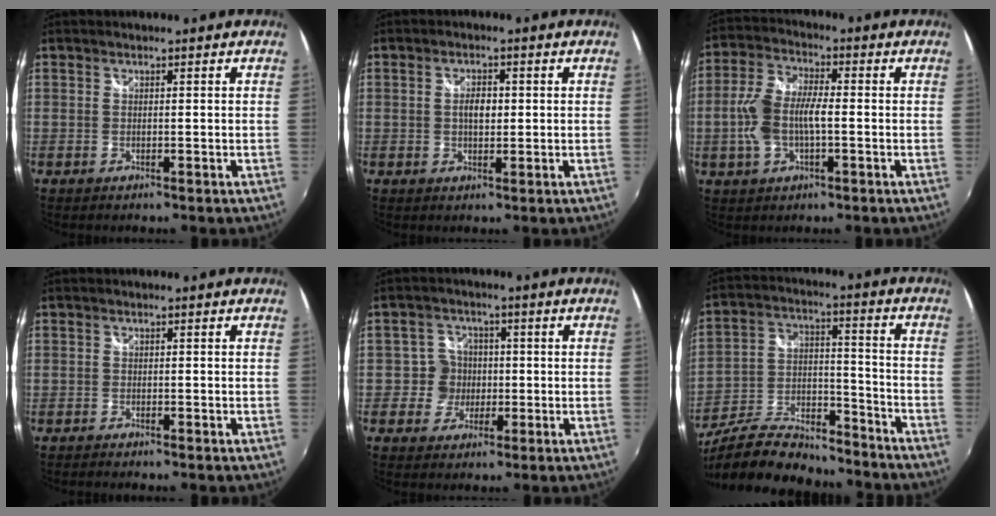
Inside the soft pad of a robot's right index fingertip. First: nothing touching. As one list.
[{"total": 3.1, "force": [0.2, 1.8, 2.5], "torque": [-0.041, 0.005, 0.002]}, {"total": 9.7, "force": [-1.5, 4.7, 8.3], "torque": [-0.176, 0.010, -0.027]}, {"total": 1.6, "force": [-1.5, 0.3, 0.5], "torque": [-0.016, -0.011, -0.029]}, {"total": 4.5, "force": [-0.7, 4.4, 0.1], "torque": [0.007, 0.008, -0.019]}, {"total": 22.4, "force": [-18.3, 7.7, 10.4], "torque": [-0.209, 0.001, -0.287]}]